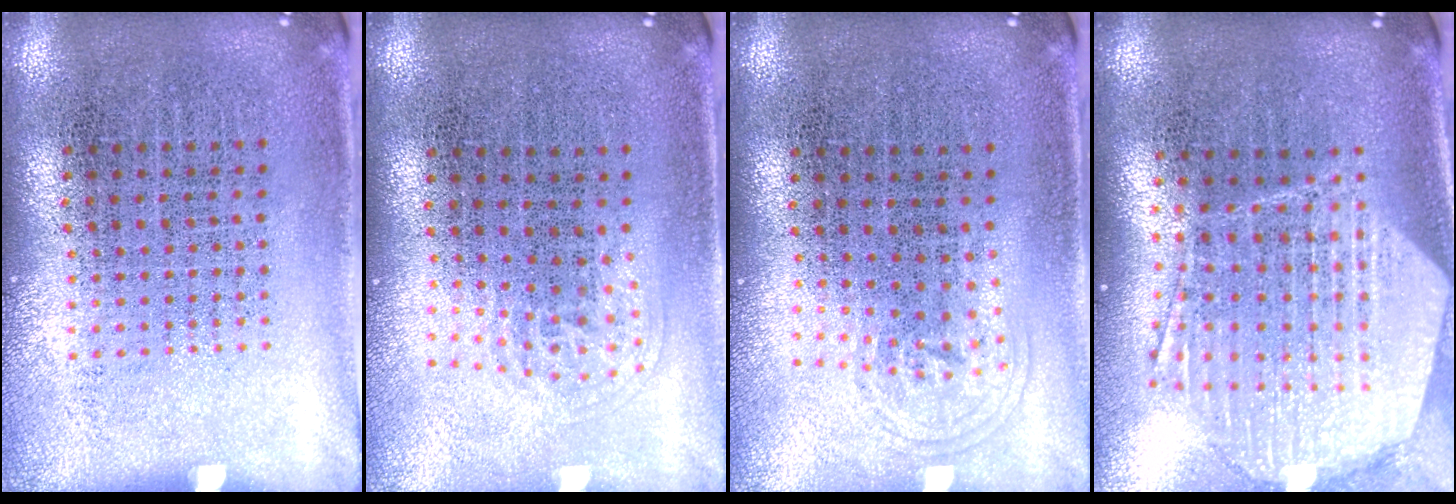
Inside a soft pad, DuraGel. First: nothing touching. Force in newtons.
{"total": 1.0, "press": 0.7, "slide": 0.7}
{"total": 0.8, "press": 0.6, "slide": 0.6}
{"total": 2.2, "press": 1.9, "slide": 1.1}